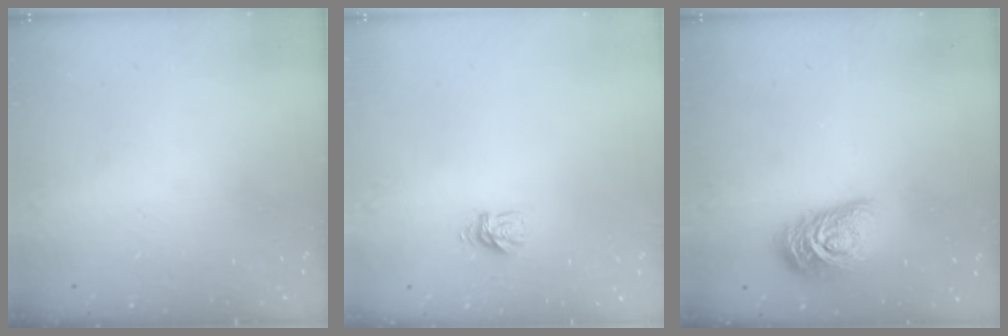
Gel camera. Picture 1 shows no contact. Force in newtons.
{"total": 5.2, "press": 5.2, "slide": 0.7}
{"total": 13.8, "press": 13.8, "slide": 0.9}